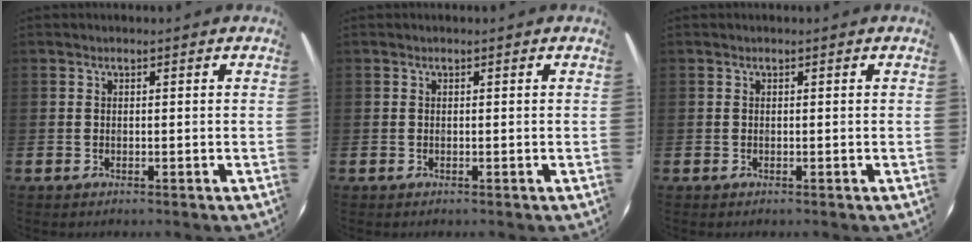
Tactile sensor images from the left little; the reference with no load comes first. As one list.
[{"total": 0.0}, {"total": 0.0}]